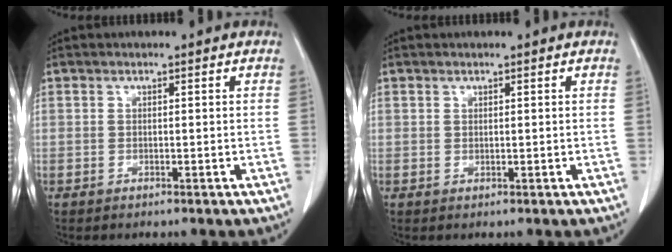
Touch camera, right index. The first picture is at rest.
{"total": 0.0}